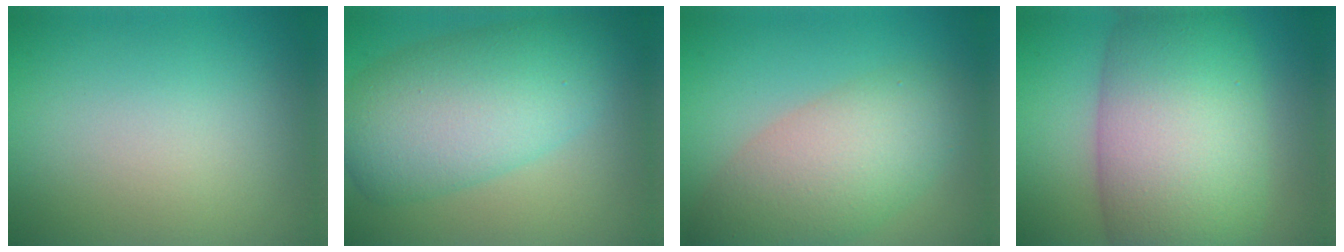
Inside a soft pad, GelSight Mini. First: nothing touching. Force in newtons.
{"total": 9.5, "press": 9.5, "slide": 0.3}
{"total": 6.9, "press": 6.9, "slide": 0.4}
{"total": 13.1, "press": 13.1, "slide": 0.2}